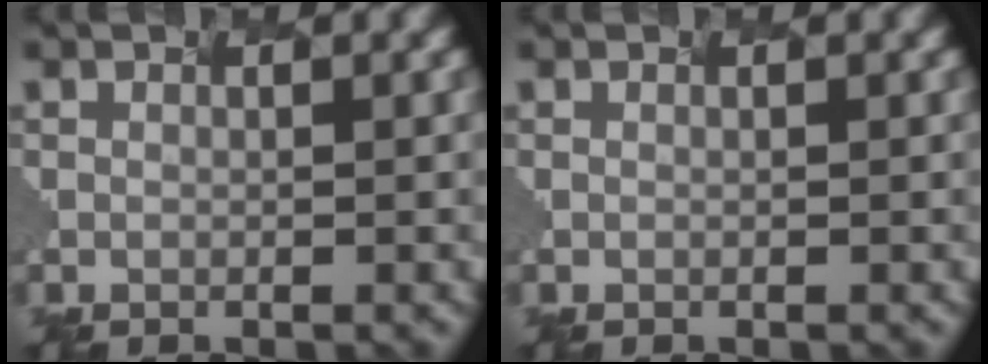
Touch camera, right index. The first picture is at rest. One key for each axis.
{"total": 0.0}